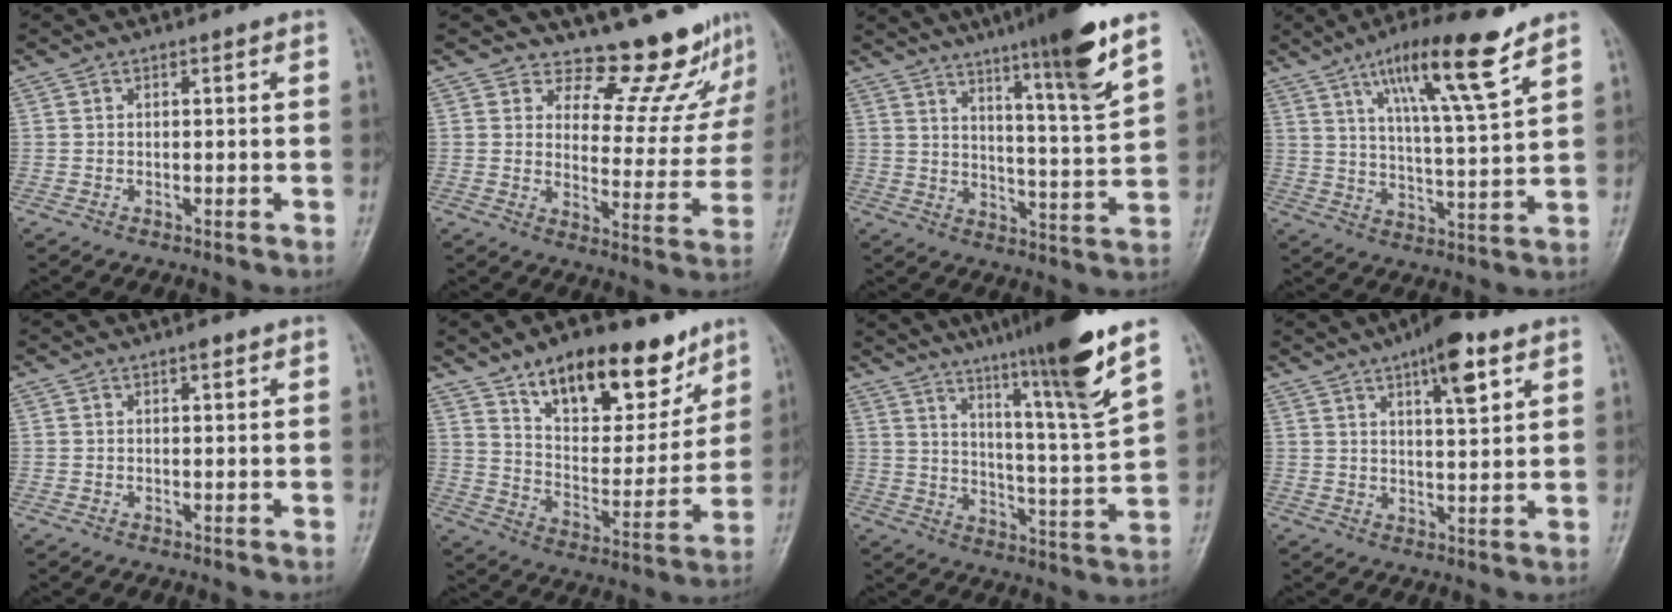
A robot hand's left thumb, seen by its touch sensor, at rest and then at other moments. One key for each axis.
{"total": 12.8, "fx": 11.9, "fy": 4.1, "fz": 2.5, "tx": 0.010, "ty": -0.118, "tz": 0.147}
{"total": 15.0, "fx": 9.7, "fy": 0.5, "fz": 11.5, "tx": -0.170, "ty": -0.056, "tz": 0.150}
{"total": 14.5, "fx": 9.0, "fy": 1.7, "fz": 11.2, "tx": -0.186, "ty": -0.044, "tz": 0.155}
{"total": 1.0, "fx": 0.6, "fy": 0.3, "fz": 0.7, "tx": -0.010, "ty": -0.002, "tz": 0.010}
{"total": 20.4, "fx": 13.4, "fy": 9.4, "fz": 12.1, "tx": -0.128, "ty": -0.067, "tz": 0.222}
{"total": 18.0, "fx": 12.5, "fy": -0.5, "fz": 13.0, "tx": -0.191, "ty": -0.068, "tz": 0.195}
{"total": 9.3, "fx": 5.2, "fy": 2.7, "fz": 7.2, "tx": -0.098, "ty": -0.021, "tz": 0.078}